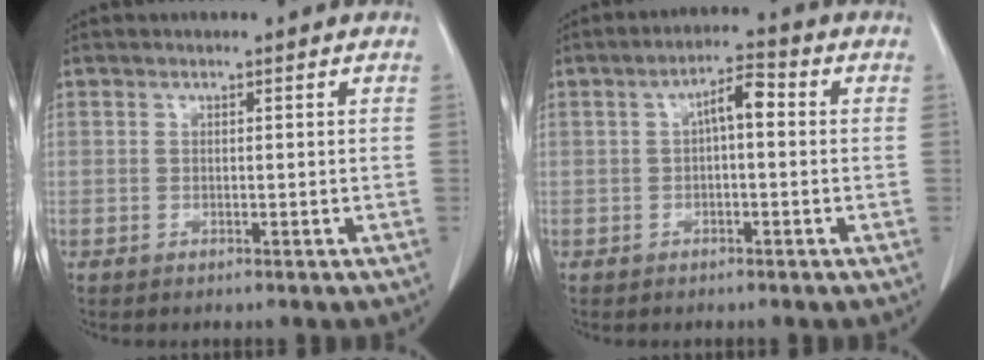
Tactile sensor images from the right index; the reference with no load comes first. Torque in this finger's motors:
{"motor_torque": [0.54, 0.01, 0.21, 0.08]}